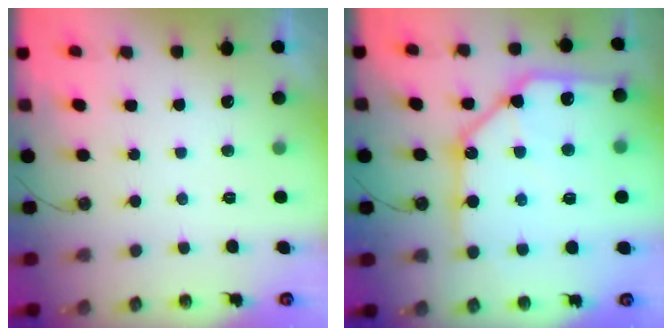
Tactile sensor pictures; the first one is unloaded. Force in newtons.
{"total": 22.6, "press": 22.5, "slide": 2.6}